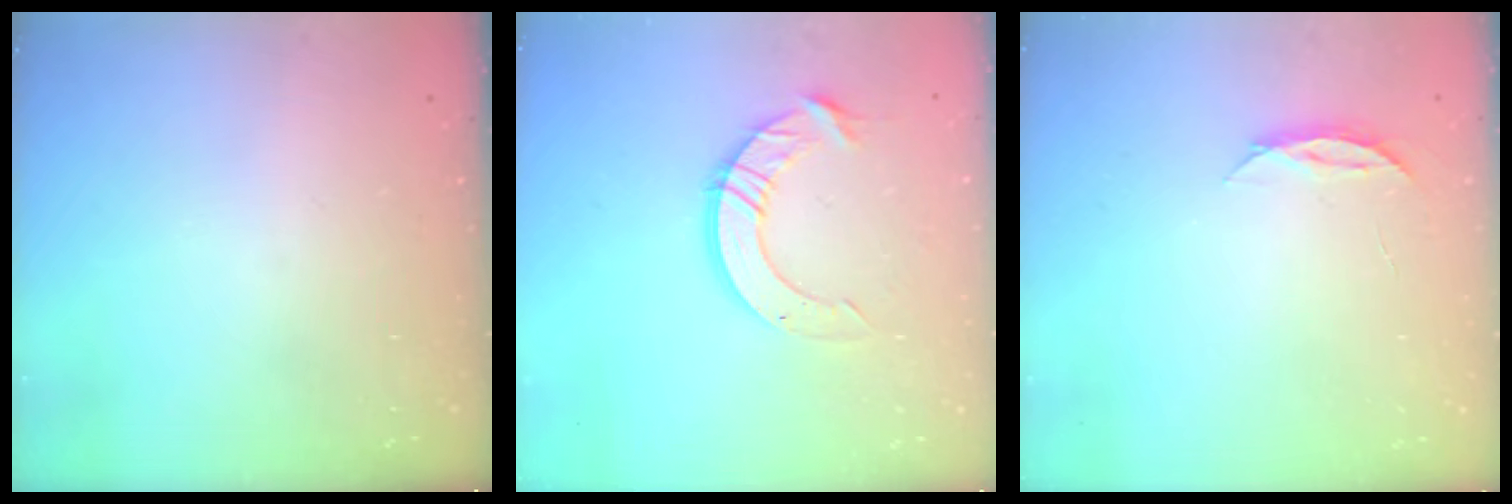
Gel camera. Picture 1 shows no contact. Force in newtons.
{"total": 12.6, "press": 12.6, "slide": 1.3}
{"total": 3.7, "press": 3.6, "slide": 0.4}